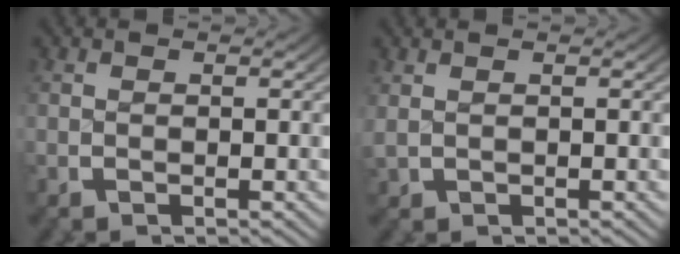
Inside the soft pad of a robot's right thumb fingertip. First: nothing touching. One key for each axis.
{"total": 0.7, "fx": 0.5, "fy": 0.2, "fz": 0.3, "tx": -0.010, "ty": 0.003, "tz": 0.016}